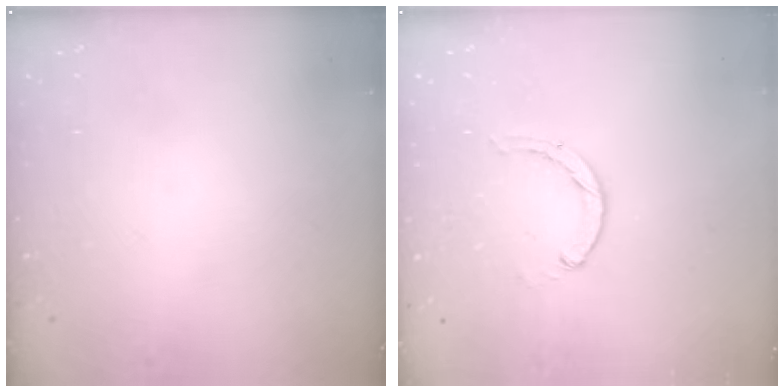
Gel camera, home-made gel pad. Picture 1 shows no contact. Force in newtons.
{"total": 0.8, "press": 0.8, "slide": 0.2}